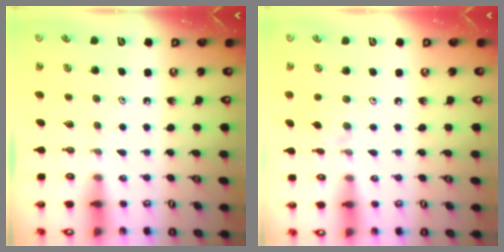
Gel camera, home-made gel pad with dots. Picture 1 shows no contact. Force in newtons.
{"total": 1.3, "press": 1.2, "slide": 0.4}